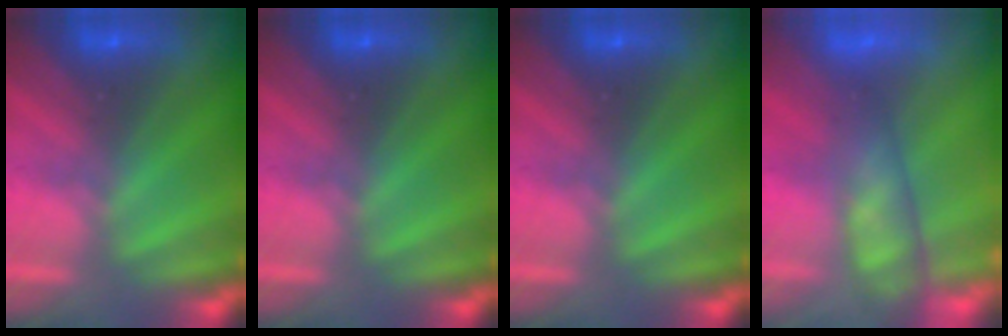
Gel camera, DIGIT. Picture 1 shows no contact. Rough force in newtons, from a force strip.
{"total": 0.0}
{"total": 0.0}
{"total": 4.0}